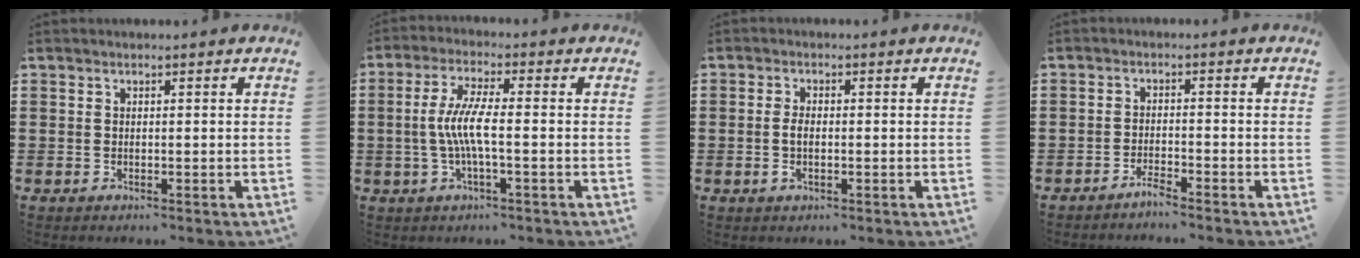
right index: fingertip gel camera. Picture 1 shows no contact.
{"total": 6.2, "force": [-1.0, 0.8, 6.1], "torque": [-0.129, -0.008, -0.028]}
{"total": 2.7, "force": [-0.4, 1.2, 2.4], "torque": [-0.054, -0.001, -0.010]}
{"total": 2.0, "force": [-2.0, -0.3, 0.5], "torque": [-0.011, 0.001, -0.038]}